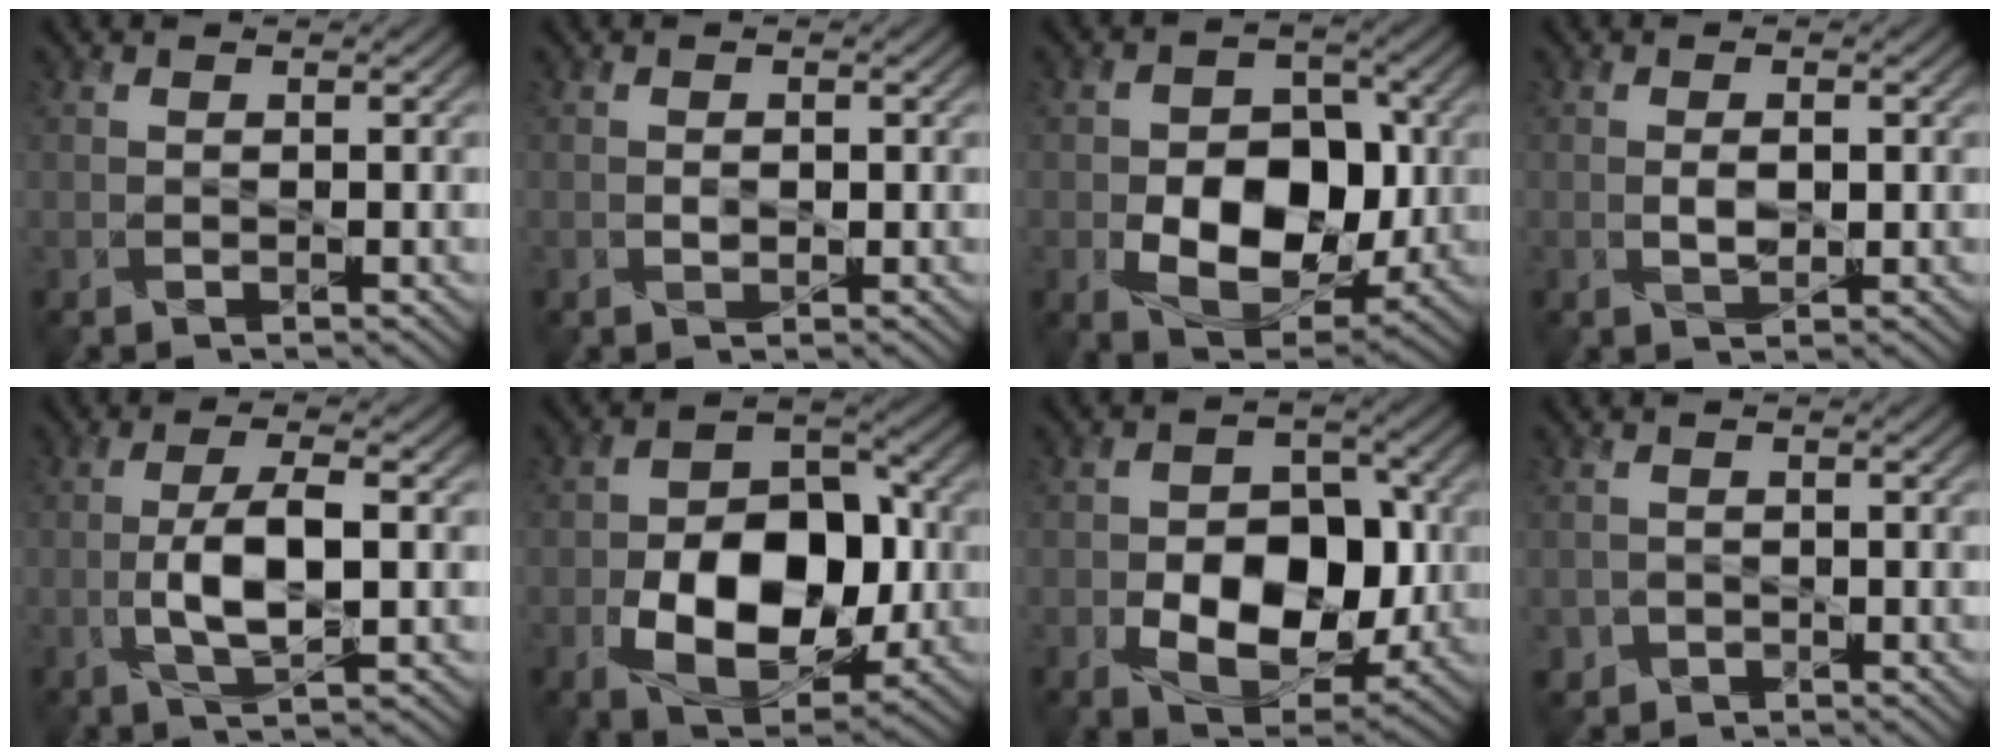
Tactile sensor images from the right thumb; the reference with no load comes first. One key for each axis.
{"total": 0.8, "fx": -0.2, "fy": 0.6, "fz": 0.5, "tx": -0.008, "ty": -0.003, "tz": -0.001}
{"total": 11.6, "fx": -2.1, "fy": 8.0, "fz": 8.1, "tx": -0.131, "ty": -0.013, "tz": -0.034}
{"total": 1.8, "fx": -0.1, "fy": 0.9, "fz": 1.5, "tx": -0.029, "ty": -0.005, "tz": 0.001}
{"total": 6.2, "fx": -1.0, "fy": 2.0, "fz": 5.8, "tx": -0.118, "ty": -0.002, "tz": -0.019}
{"total": 12.7, "fx": -2.9, "fy": 8.3, "fz": 9.2, "tx": -0.156, "ty": -0.016, "tz": -0.043}
{"total": 11.3, "fx": -2.5, "fy": 7.6, "fz": 8.1, "tx": -0.128, "ty": -0.014, "tz": -0.037}
{"total": 1.5, "fx": -0.8, "fy": 1.3, "fz": -0.2, "tx": 0.005, "ty": -0.011, "tz": -0.016}